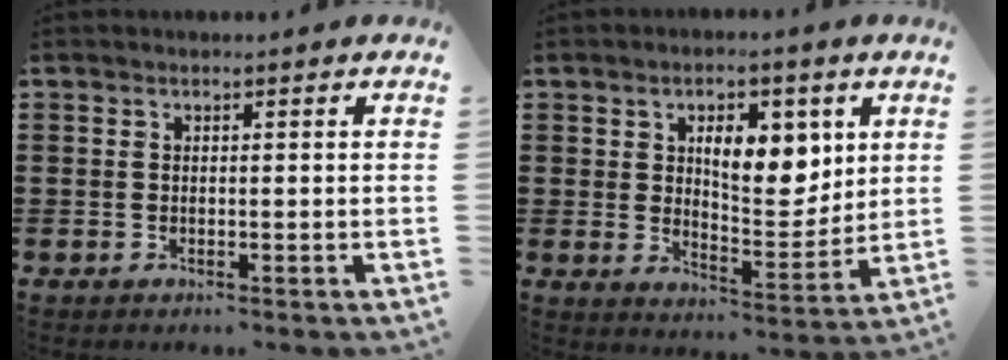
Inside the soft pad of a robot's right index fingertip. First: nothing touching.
{"total": 8.4, "force": [3.4, 4.3, 6.4], "torque": [-0.099, -0.002, 0.052]}